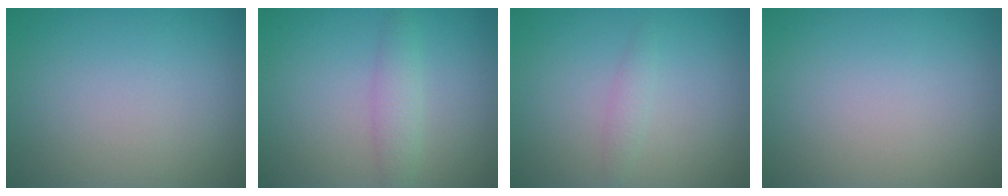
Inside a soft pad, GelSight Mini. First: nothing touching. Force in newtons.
{"total": 1.8, "press": 1.8, "slide": 0.0}
{"total": 1.0, "press": 1.0, "slide": 0.1}
{"total": 0.0}